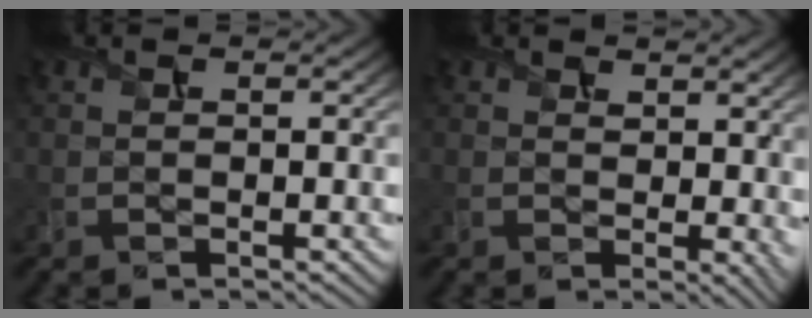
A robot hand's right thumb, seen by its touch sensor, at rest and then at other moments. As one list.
[{"total": 3.1, "force": [1.6, 1.4, 2.2], "torque": [-0.032, -0.003, 0.032]}]